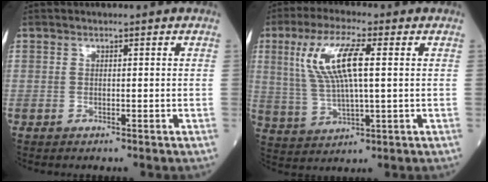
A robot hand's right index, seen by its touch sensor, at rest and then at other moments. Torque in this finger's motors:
{"motor_torque": [0.77, 0.08, 0.41, 0.21]}